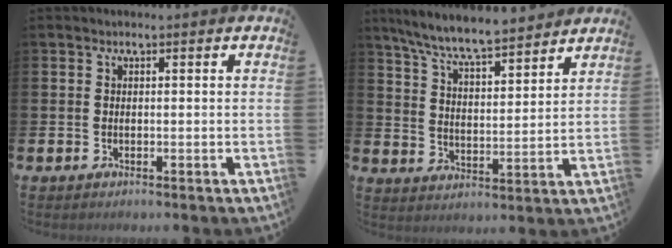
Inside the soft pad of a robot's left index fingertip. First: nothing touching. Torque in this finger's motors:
{"motor_torque": [0.25, -0.31, 0.69, 0.21]}